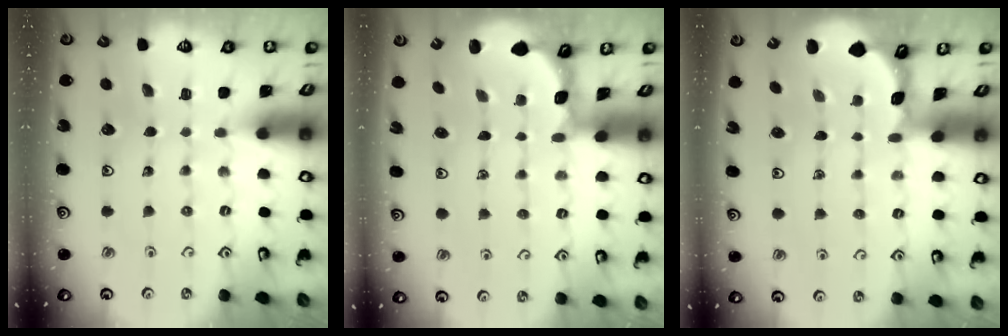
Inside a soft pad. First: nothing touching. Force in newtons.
{"total": 2.0, "press": 1.6, "slide": 1.1}
{"total": 1.5, "press": 1.5, "slide": 0.2}